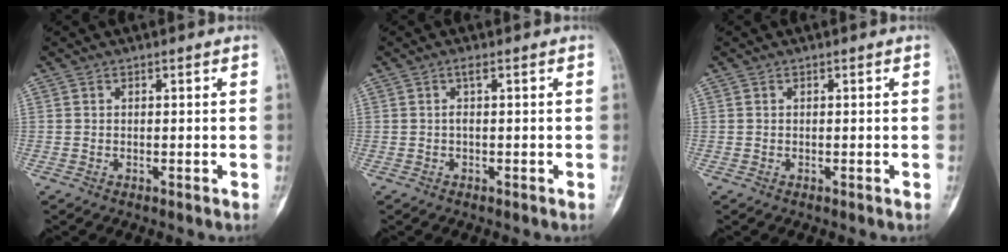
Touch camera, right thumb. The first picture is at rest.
{"total": 1.2, "force": [0.1, 0.1, 1.2], "torque": [-0.026, 0.005, 0.001]}
{"total": 0.0}